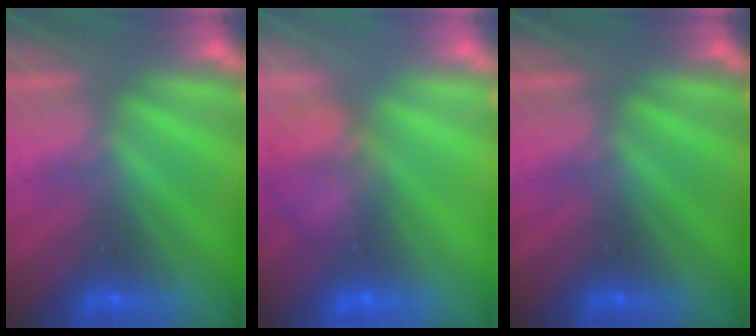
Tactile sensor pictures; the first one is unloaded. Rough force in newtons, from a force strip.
{"total": 5.8}
{"total": 0.0}